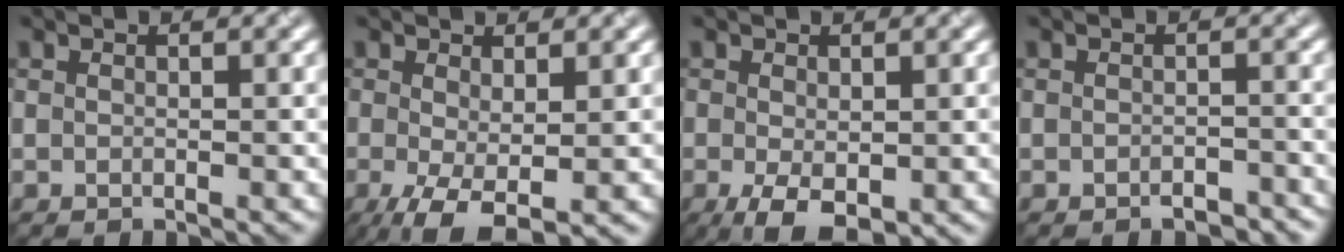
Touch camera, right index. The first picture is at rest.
{"total": 5.4, "force": [-1.5, 2.2, 4.7], "torque": [-0.104, -0.014, -0.024]}
{"total": 4.5, "force": [-1.4, 2.2, 3.7], "torque": [-0.077, -0.015, -0.020]}
{"total": 1.4, "force": [-1.2, 0.6, 0.6], "torque": [-0.010, 0.002, -0.017]}